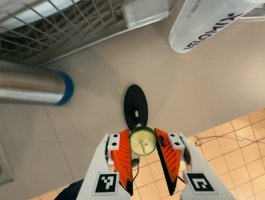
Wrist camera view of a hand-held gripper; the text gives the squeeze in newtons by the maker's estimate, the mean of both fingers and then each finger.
{"total": 7.6, "left": 7.5, "right": 7.7}